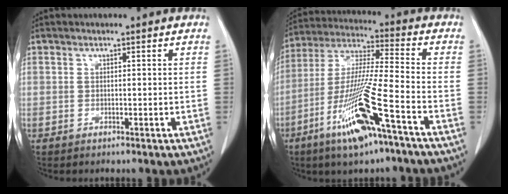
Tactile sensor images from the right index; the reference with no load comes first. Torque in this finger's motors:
{"motor_torque": [1.86, -0.28, 0.48, 0.21]}